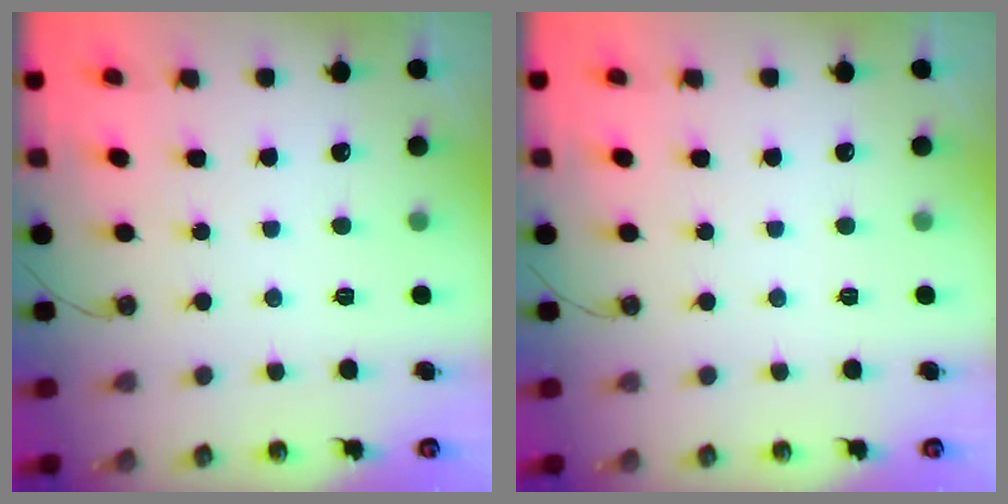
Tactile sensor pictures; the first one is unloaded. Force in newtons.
{"total": 0.0}